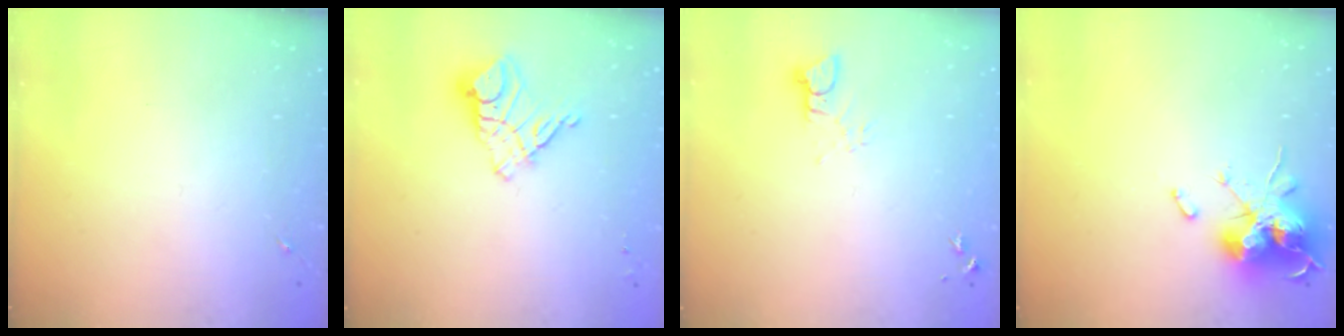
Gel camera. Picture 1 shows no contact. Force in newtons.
{"total": 9.7, "press": 9.7, "slide": 1.1}
{"total": 3.1, "press": 3.1, "slide": 0.3}
{"total": 16.4, "press": 16.4, "slide": 0.1}